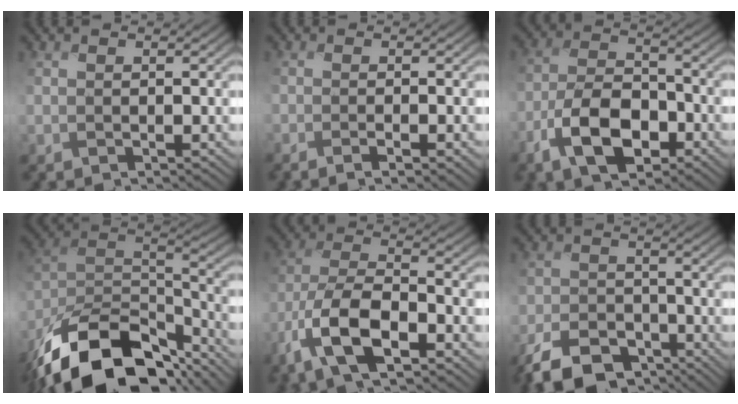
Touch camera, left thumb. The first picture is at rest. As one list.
[{"total": 1.7, "force": [-1.1, -0.3, 1.3], "torque": [-0.022, 0.003, -0.022]}, {"total": 9.5, "force": [-4.9, 4.4, 6.8], "torque": [-0.135, 0.004, -0.105]}, {"total": 17.9, "force": [-12.6, 8.0, 10.0], "torque": [-0.232, -0.027, -0.212]}, {"total": 11.3, "force": [-6.0, 4.1, 8.7], "torque": [-0.178, -0.004, -0.128]}, {"total": 8.5, "force": [-6.2, 4.2, 3.9], "torque": [-0.079, -0.011, -0.118]}]